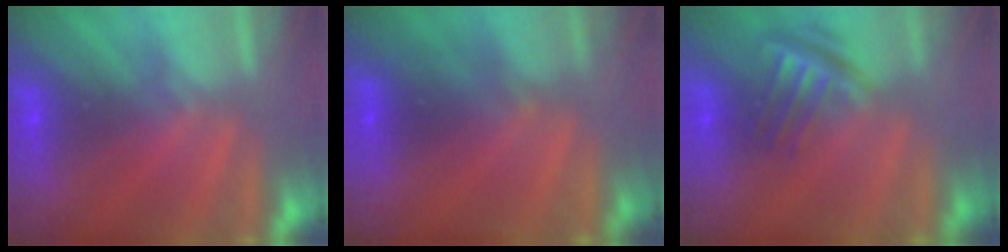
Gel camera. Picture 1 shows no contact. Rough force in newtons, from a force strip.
{"total": 3.9}
{"total": 3.8}